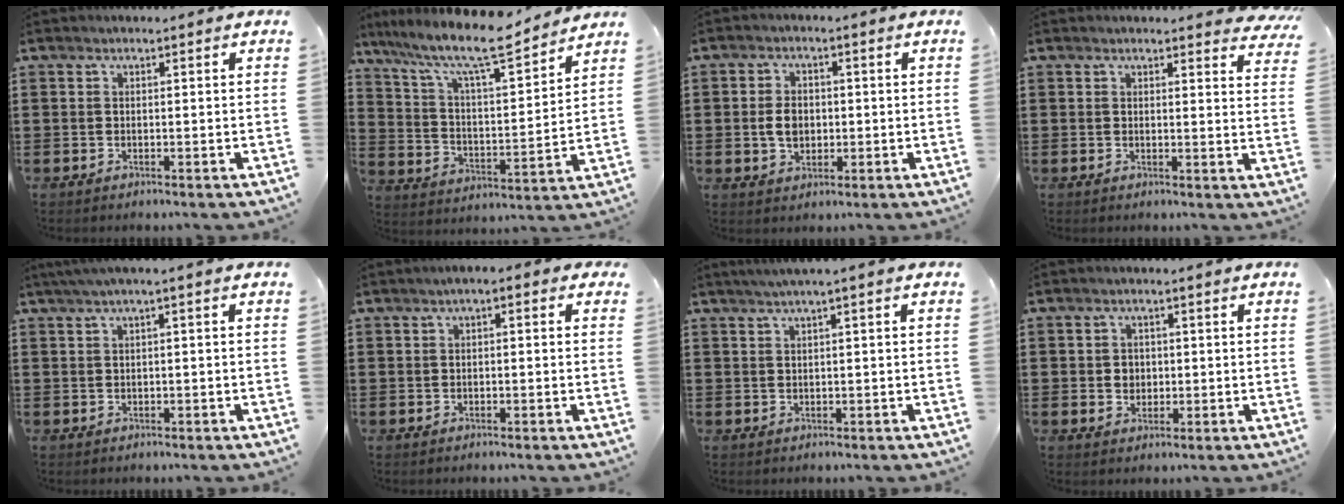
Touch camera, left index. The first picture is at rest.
{"total": 11.0, "force": [9.2, 1.4, 5.8], "torque": [-0.140, -0.060, 0.154]}
{"total": 4.1, "force": [-0.1, 2.9, 2.9], "torque": [-0.053, 0.006, -0.005]}
{"total": 2.2, "force": [2.2, 0.2, 0.5], "torque": [-0.001, -0.011, 0.038]}
{"total": 1.7, "force": [-0.2, 0.0, 1.7], "torque": [-0.025, -0.005, -0.004]}
{"total": 1.4, "force": [-0.6, 0.6, 1.1], "torque": [-0.022, 0.003, -0.014]}
{"total": 1.4, "force": [0.4, -0.2, 1.3], "torque": [-0.021, -0.001, 0.007]}
{"total": 2.3, "force": [0.1, 2.1, 0.9], "torque": [-0.025, 0.009, -0.002]}